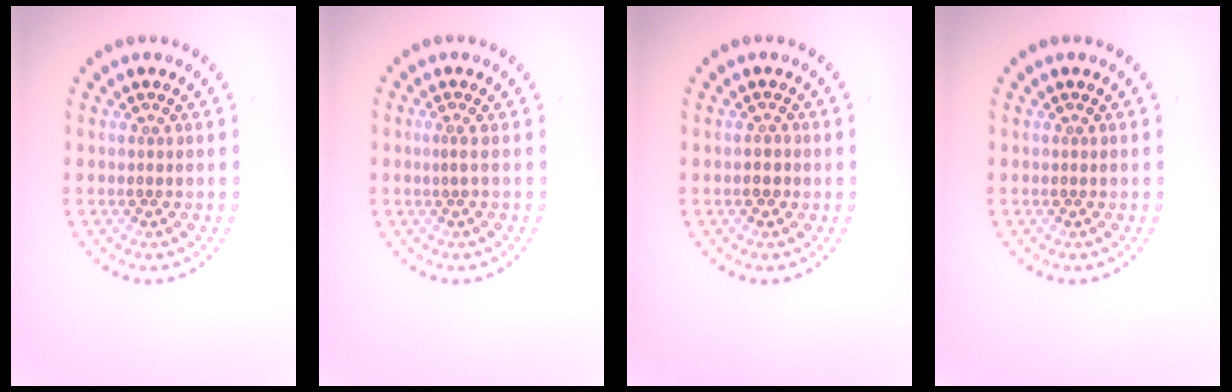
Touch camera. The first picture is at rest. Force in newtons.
{"total": 0.5, "press": 0.0, "slide": 0.5}
{"total": 1.2, "press": 1.1, "slide": 0.4}
{"total": 0.0}